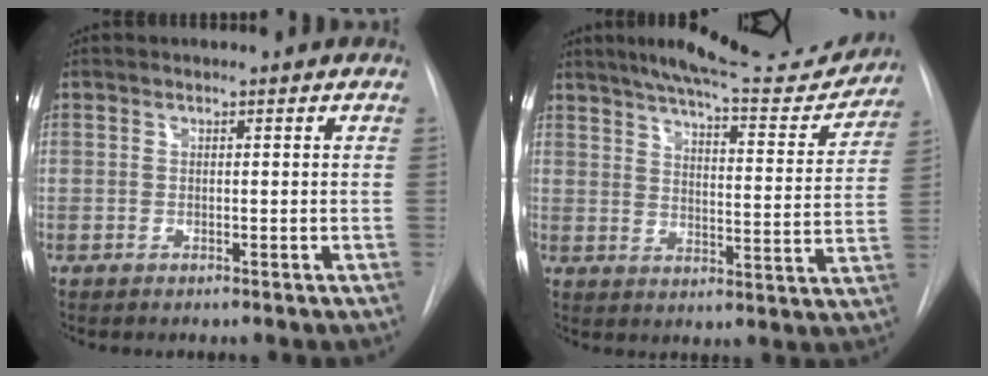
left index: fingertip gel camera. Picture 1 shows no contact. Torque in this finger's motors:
{"motor_torque": [0.98, -1.15, 0.08, 0.02]}